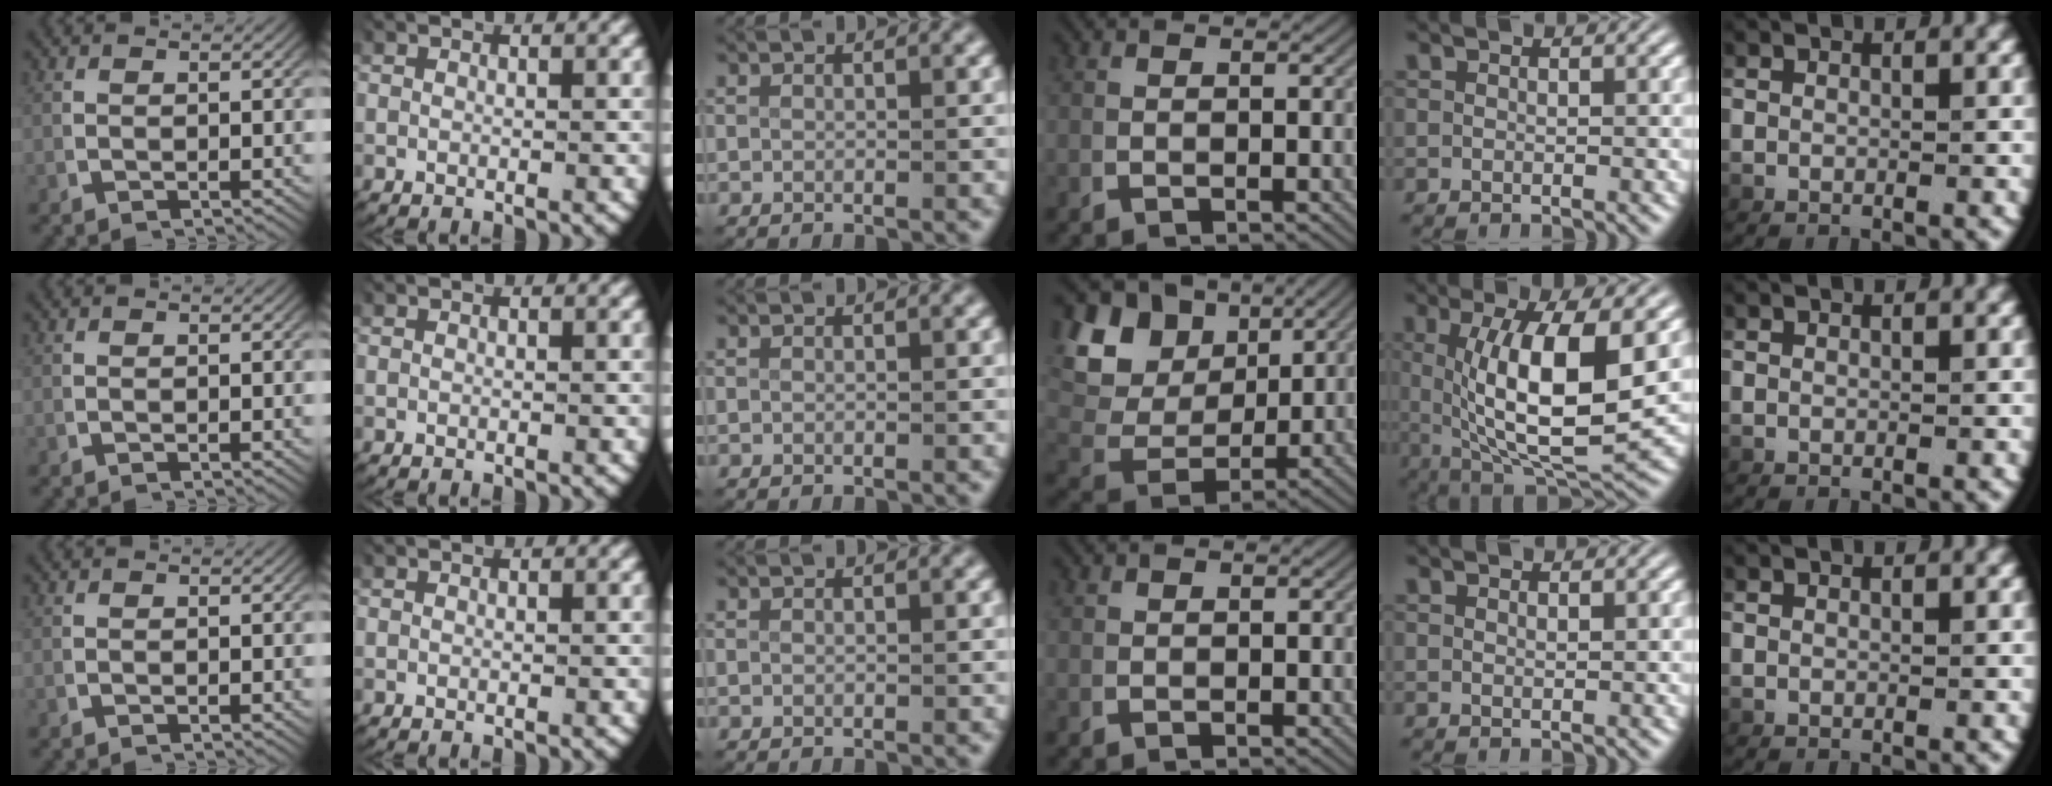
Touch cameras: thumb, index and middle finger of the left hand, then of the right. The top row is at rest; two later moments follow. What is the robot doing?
{"motion": "lift_and_place", "object": "card"}